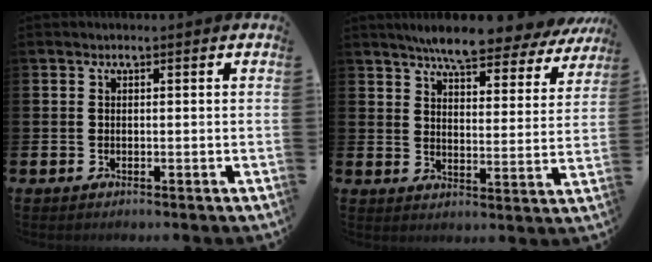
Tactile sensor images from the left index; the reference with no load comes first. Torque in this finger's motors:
{"motor_torque": [1.07, -1.07, 0.40, 0.09]}